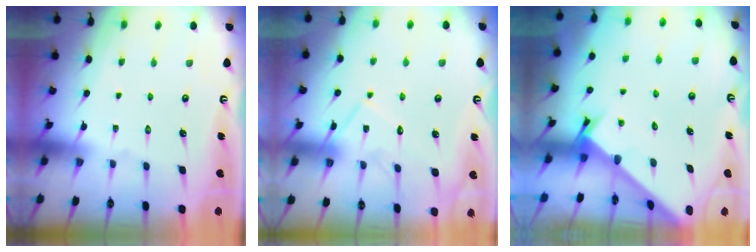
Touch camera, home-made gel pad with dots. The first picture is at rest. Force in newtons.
{"total": 10.5, "press": 10.5, "slide": 0.4}
{"total": 2.5, "press": 2.5, "slide": 0.3}